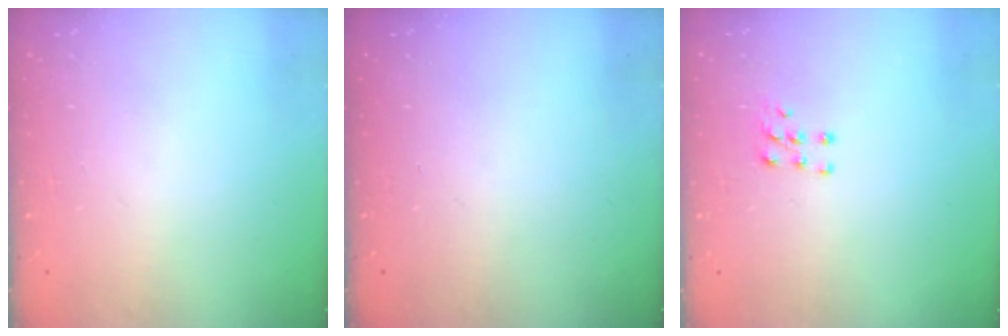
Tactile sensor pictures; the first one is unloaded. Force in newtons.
{"total": 0.0}
{"total": 5.0, "press": 5.0, "slide": 0.6}